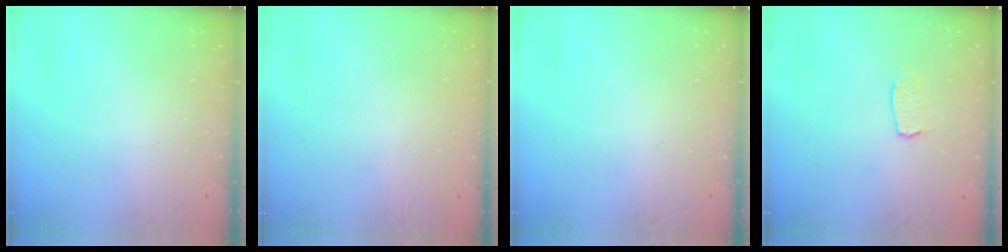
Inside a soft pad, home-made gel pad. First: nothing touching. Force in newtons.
{"total": 0.0}
{"total": 0.0}
{"total": 4.0, "press": 4.0, "slide": 0.3}